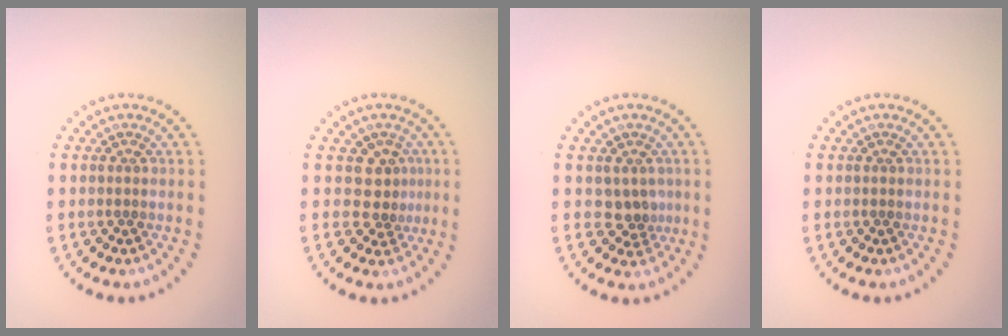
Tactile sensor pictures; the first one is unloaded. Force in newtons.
{"total": 2.3, "press": 1.8, "slide": 1.4}
{"total": 2.0, "press": 1.6, "slide": 1.3}
{"total": 0.0}